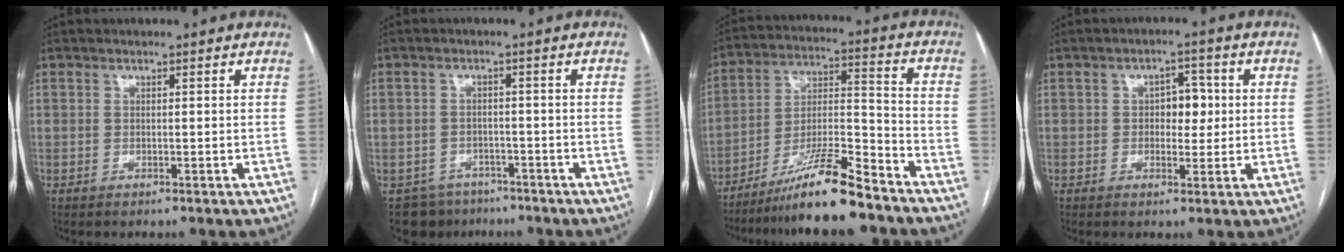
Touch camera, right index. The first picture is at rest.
{"total": 6.0, "force": [-4.2, 4.3, -0.2], "torque": [0.010, 0.013, -0.059]}
{"total": 13.6, "force": [-11.0, 0.5, 8.0], "torque": [-0.140, -0.005, -0.192]}
{"total": 4.4, "force": [0.4, 2.7, 3.5], "torque": [-0.048, 0.011, 0.007]}